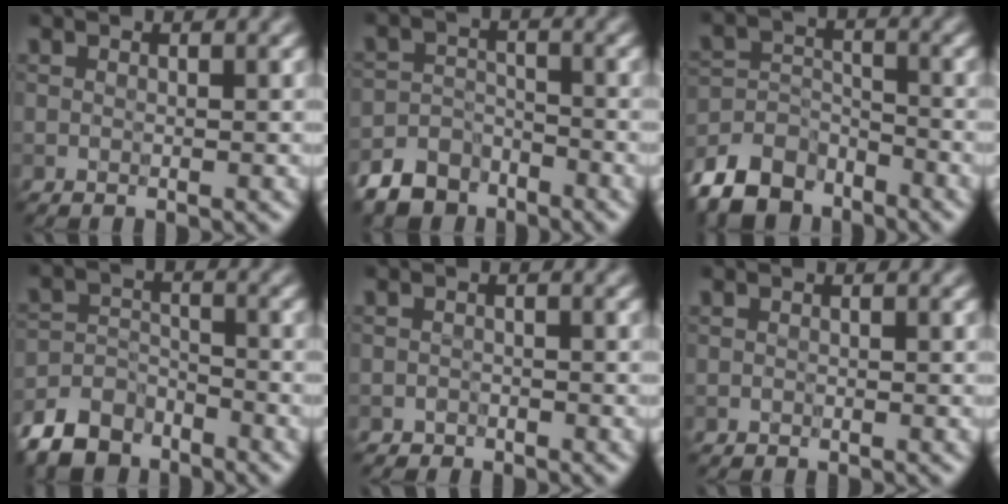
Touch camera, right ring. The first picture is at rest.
{"total": 5.2, "force": [-4.1, 2.9, 1.0], "torque": [-0.010, -0.008, -0.072]}
{"total": 6.8, "force": [-5.4, 3.6, 2.1], "torque": [-0.028, -0.007, -0.101]}
{"total": 5.6, "force": [-4.5, 2.9, 1.5], "torque": [-0.021, -0.011, -0.083]}
{"total": 0.9, "force": [-0.7, 0.5, -0.1], "torque": [0.009, 0.001, -0.012]}
{"total": 0.0}